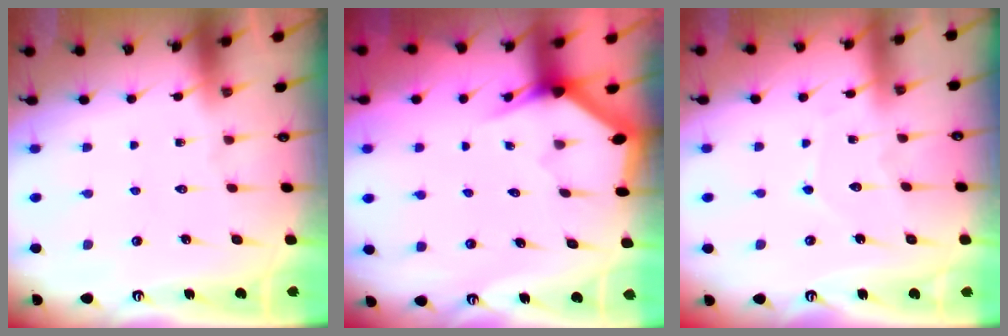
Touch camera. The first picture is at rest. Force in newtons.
{"total": 3.0, "press": 3.0, "slide": 0.1}
{"total": 3.9, "press": 3.9, "slide": 0.1}